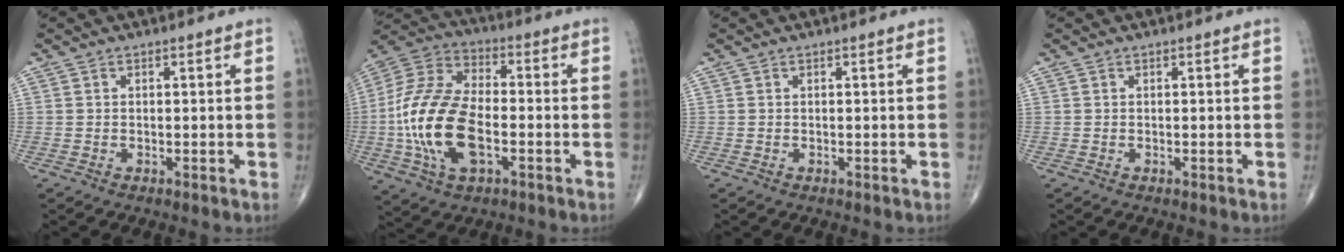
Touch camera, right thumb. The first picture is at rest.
{"total": 19.5, "force": [-3.6, 10.5, 16.1], "torque": [-0.329, 0.020, -0.068]}
{"total": 0.0}
{"total": 0.0}